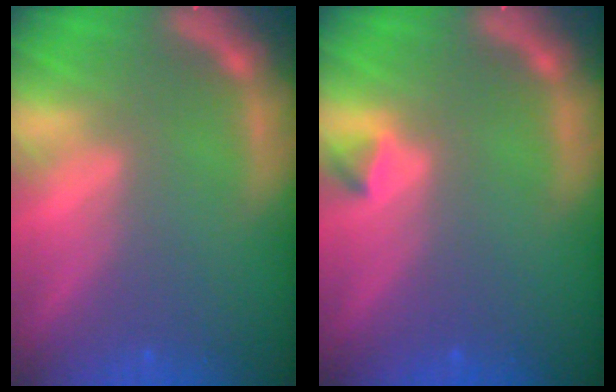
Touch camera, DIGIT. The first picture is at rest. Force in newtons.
{"total": 0.9}